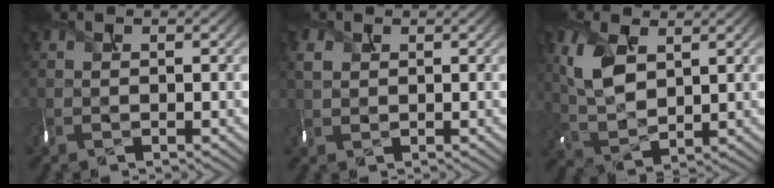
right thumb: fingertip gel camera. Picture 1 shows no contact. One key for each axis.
{"total": 1.2, "fx": 0.5, "fy": 1.1, "fz": 0.0, "tx": -0.016, "ty": -0.006, "tz": 0.021}
{"total": 6.0, "fx": 2.2, "fy": 3.5, "fz": 4.3, "tx": -0.115, "ty": -0.007, "tz": 0.051}